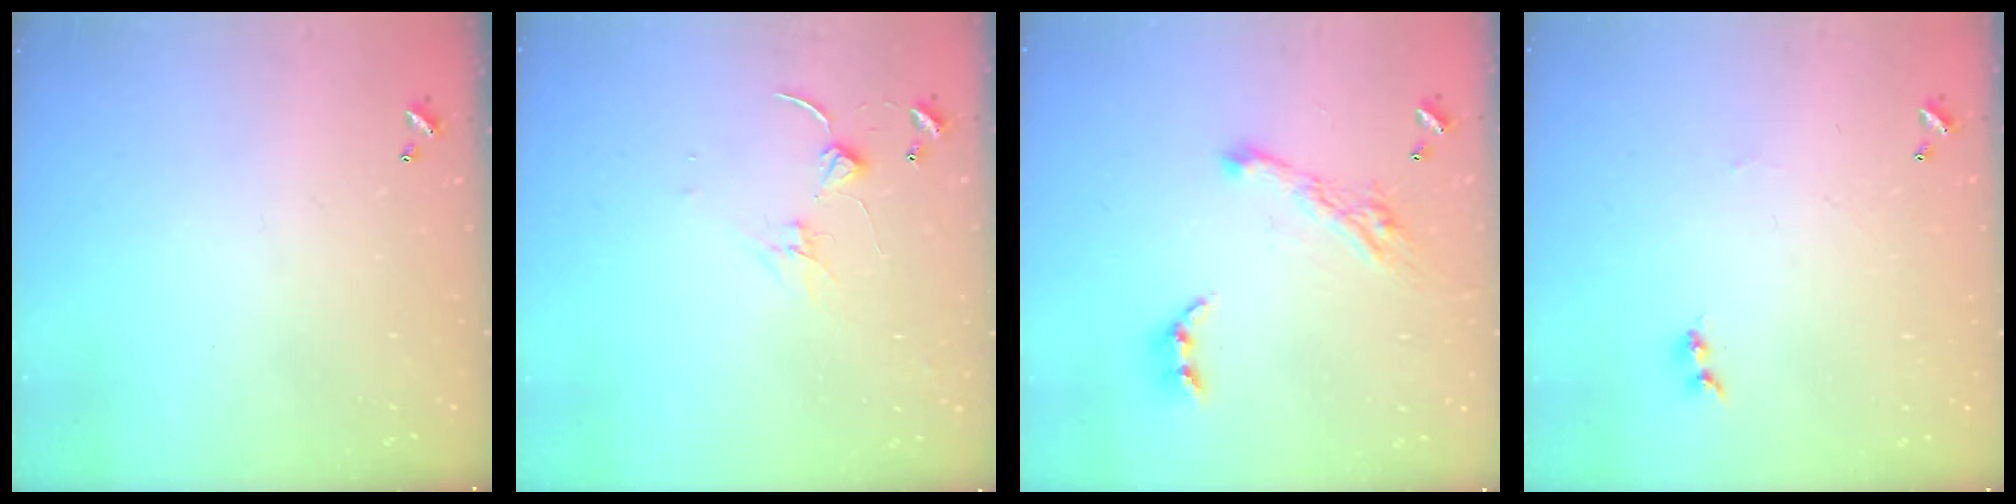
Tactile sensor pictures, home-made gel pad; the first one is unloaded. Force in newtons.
{"total": 0.6, "press": 0.5, "slide": 0.3}
{"total": 9.2, "press": 9.1, "slide": 1.1}
{"total": 1.1, "press": 0.9, "slide": 0.5}